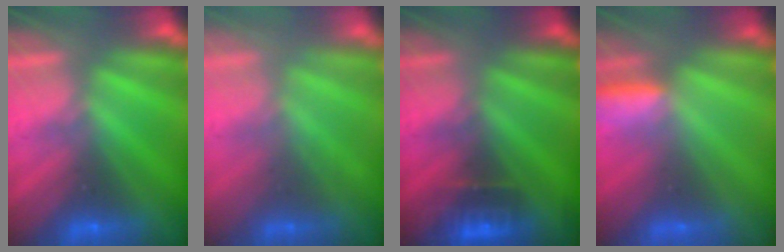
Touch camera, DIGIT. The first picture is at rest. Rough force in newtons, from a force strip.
{"total": 2.0}
{"total": 3.8}
{"total": 2.9}